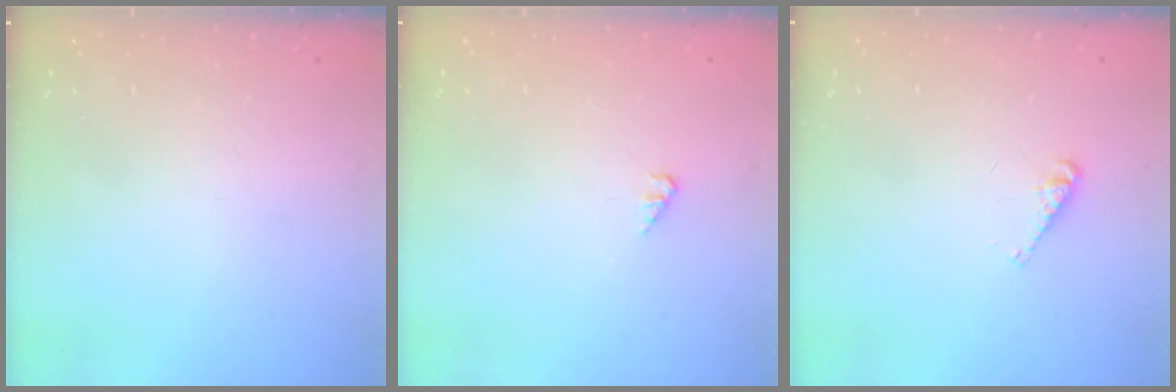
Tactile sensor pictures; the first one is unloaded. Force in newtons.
{"total": 0.9, "press": 0.9, "slide": 0.2}
{"total": 2.7, "press": 2.7, "slide": 0.4}